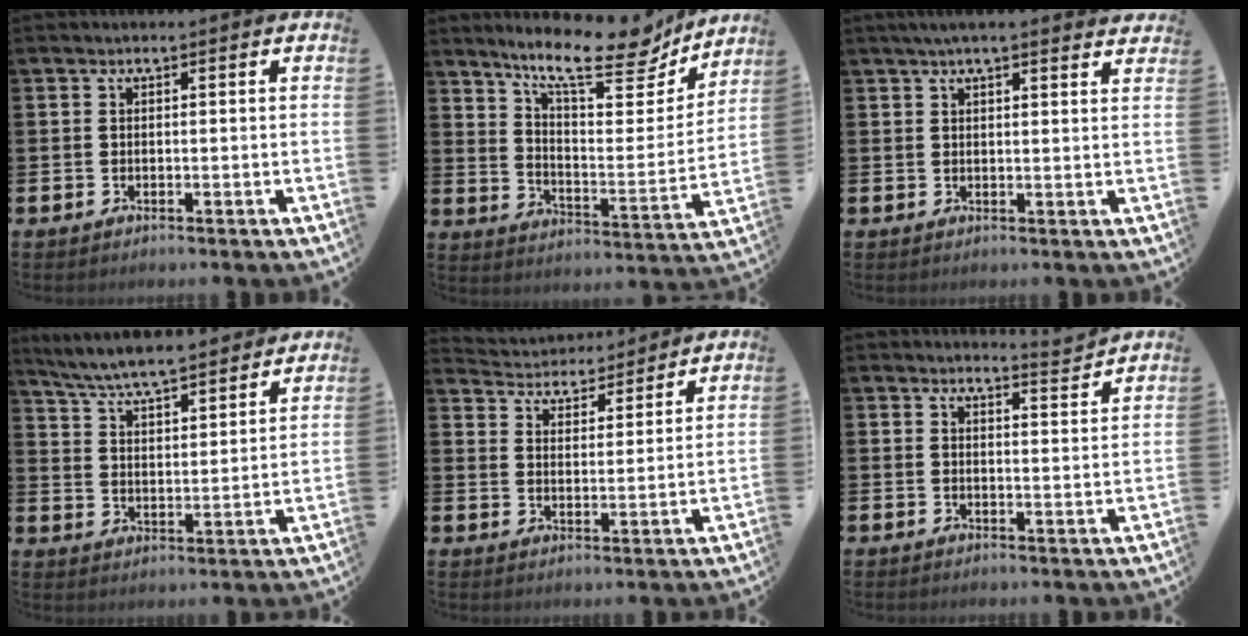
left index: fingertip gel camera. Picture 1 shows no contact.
{"total": 12.7, "force": [10.8, 3.0, 6.0], "torque": [-0.112, -0.070, 0.183]}
{"total": 3.4, "force": [3.0, 0.3, 1.5], "torque": [-0.034, -0.005, 0.055]}
{"total": 6.6, "force": [6.4, 0.4, 1.6], "torque": [-0.062, -0.045, 0.112]}
{"total": 4.3, "force": [4.2, 1.1, -0.3], "torque": [-0.021, -0.032, 0.073]}
{"total": 3.7, "force": [3.7, -0.3, 0.1], "torque": [0.003, -0.028, 0.064]}